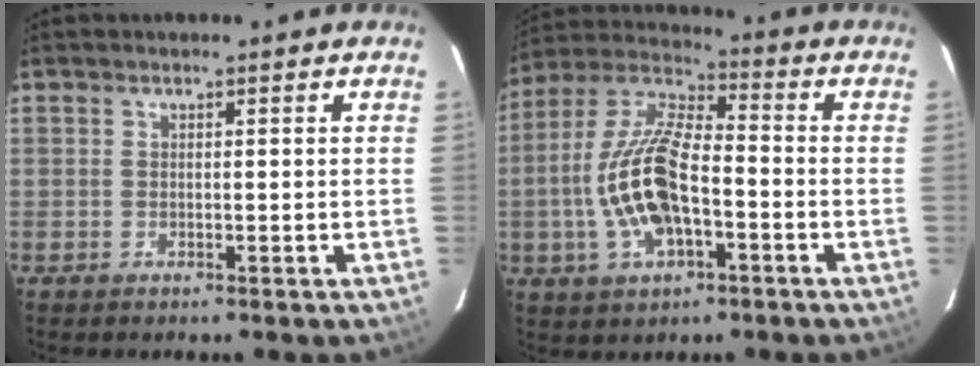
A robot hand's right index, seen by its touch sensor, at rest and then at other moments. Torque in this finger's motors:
{"motor_torque": [1.83, -0.30, 0.51, 0.21]}